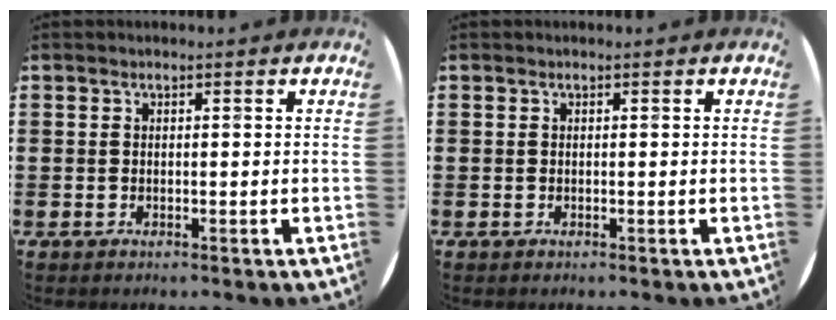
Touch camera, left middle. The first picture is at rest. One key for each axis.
{"total": 0.0}